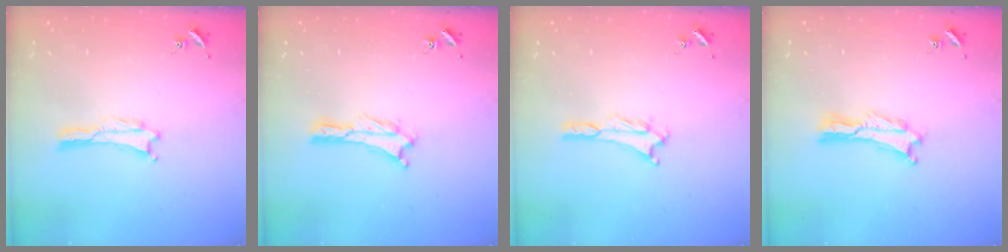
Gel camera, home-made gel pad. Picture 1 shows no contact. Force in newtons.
{"total": 0.0}
{"total": 1.8, "press": 1.8, "slide": 0.1}
{"total": 0.7, "press": 0.6, "slide": 0.2}